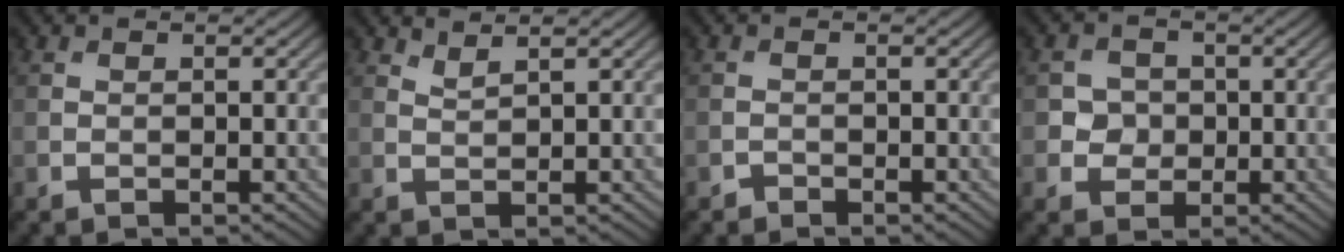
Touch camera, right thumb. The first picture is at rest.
{"total": 1.5, "force": [1.4, 0.1, 0.7], "torque": [-0.019, 0.003, 0.030]}
{"total": 0.6, "force": [-0.6, 0.2, 0.0], "torque": [0.002, -0.001, -0.012]}
{"total": 3.2, "force": [-0.2, 3.0, 0.9], "torque": [-0.021, -0.003, -0.017]}